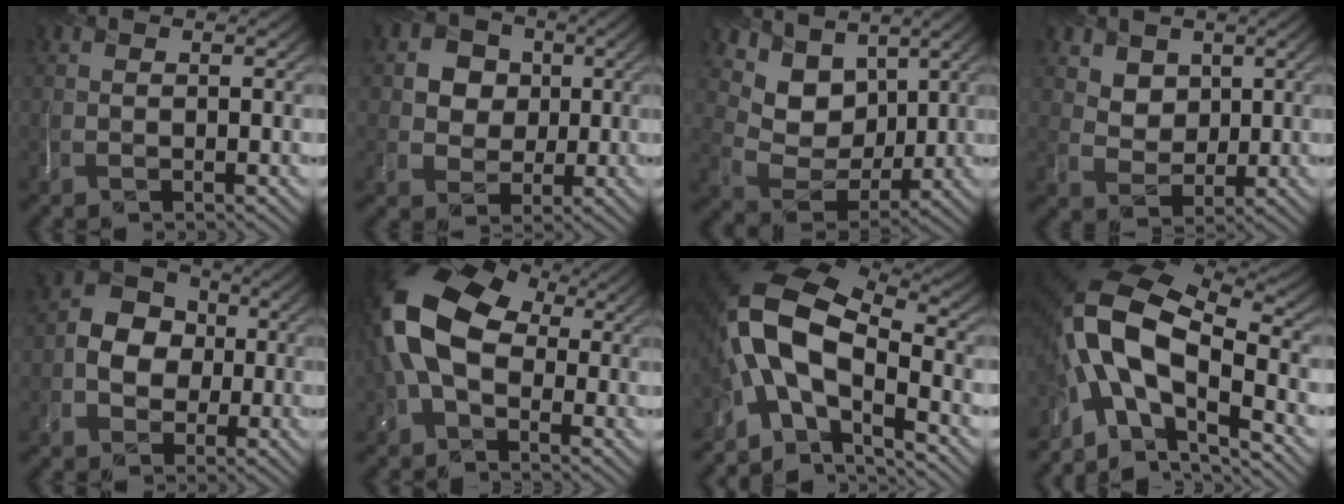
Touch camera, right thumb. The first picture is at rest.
{"total": 5.1, "force": [1.1, 4.7, 1.4], "torque": [-0.050, -0.001, 0.012]}
{"total": 8.6, "force": [5.8, 5.6, 3.0], "torque": [-0.082, -0.014, 0.116]}
{"total": 4.3, "force": [2.5, 3.3, 1.0], "torque": [-0.041, -0.025, 0.058]}
{"total": 5.6, "force": [-0.6, 4.9, 2.5], "torque": [-0.044, 0.001, -0.014]}
{"total": 13.4, "force": [1.2, 8.6, 10.3], "torque": [-0.236, -0.003, 0.010]}
{"total": 13.4, "force": [-3.0, 7.0, 11.0], "torque": [-0.220, -0.004, -0.066]}
{"total": 15.3, "force": [-3.7, 8.0, 12.5], "torque": [-0.256, -0.012, -0.067]}